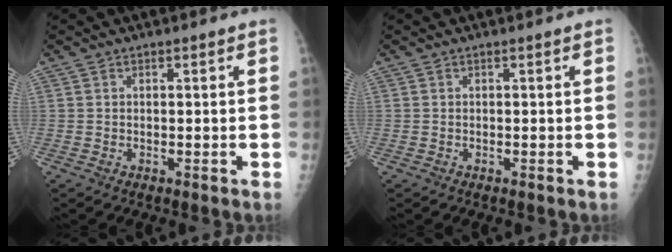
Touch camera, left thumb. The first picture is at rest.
{"total": 0.0}